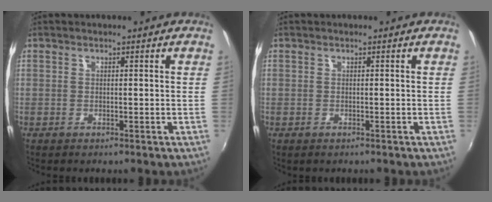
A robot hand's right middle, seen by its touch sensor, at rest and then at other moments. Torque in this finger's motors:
{"motor_torque": [0.99, -1.14, 0.15, 0.04]}